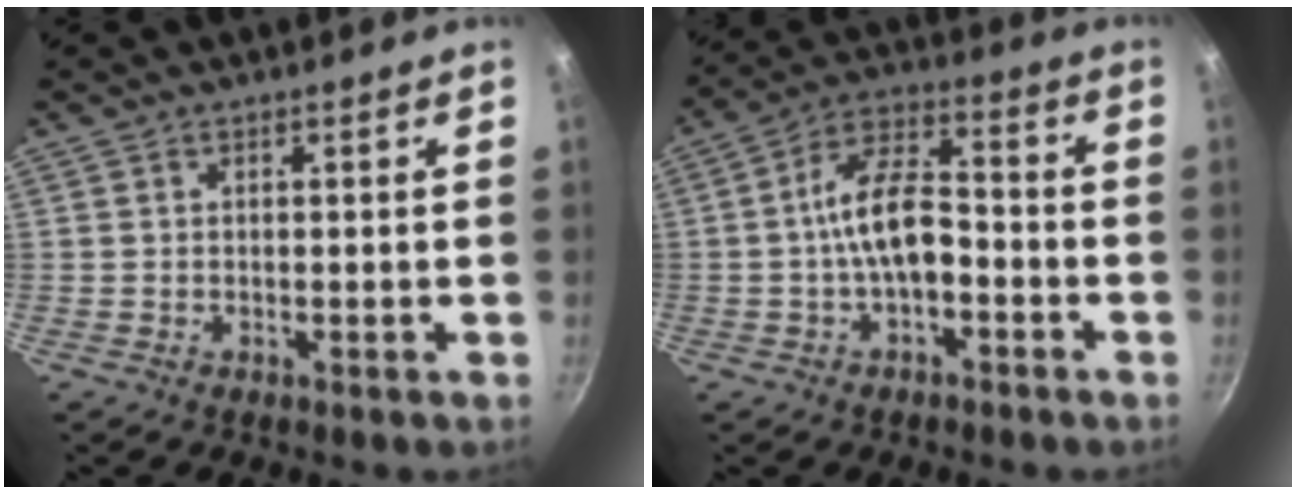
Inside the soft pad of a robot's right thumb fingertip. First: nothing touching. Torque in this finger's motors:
{"motor_torque": [0.28, 1.08, 1.76, -1.01, 0.56]}